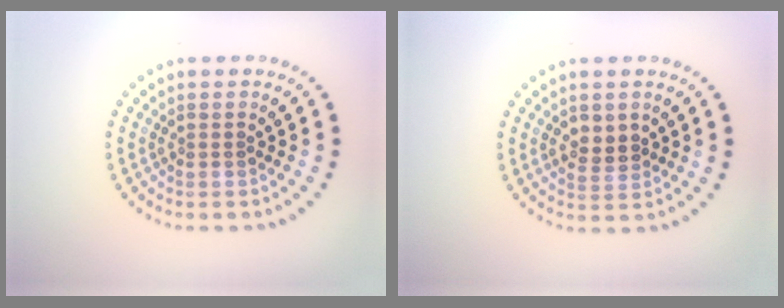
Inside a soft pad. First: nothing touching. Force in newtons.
{"total": 2.1, "press": 2.0, "slide": 0.4}